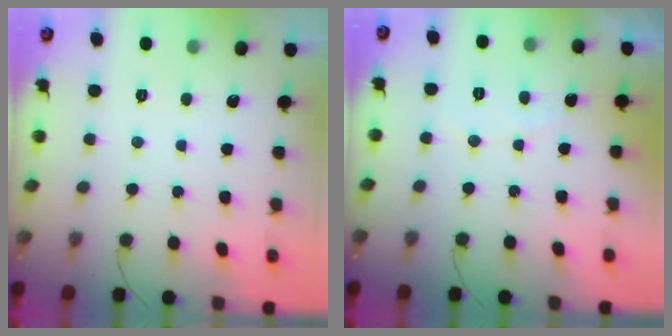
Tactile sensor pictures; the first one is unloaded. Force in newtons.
{"total": 3.9, "press": 3.9, "slide": 0.2}